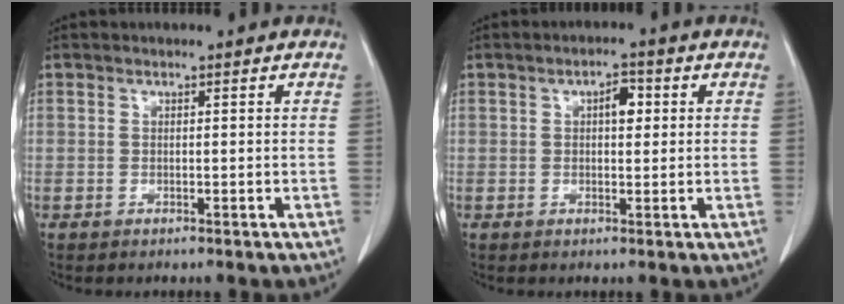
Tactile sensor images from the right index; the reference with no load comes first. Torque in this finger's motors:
{"motor_torque": [0.02, 0.00, 0.03, 0.01]}